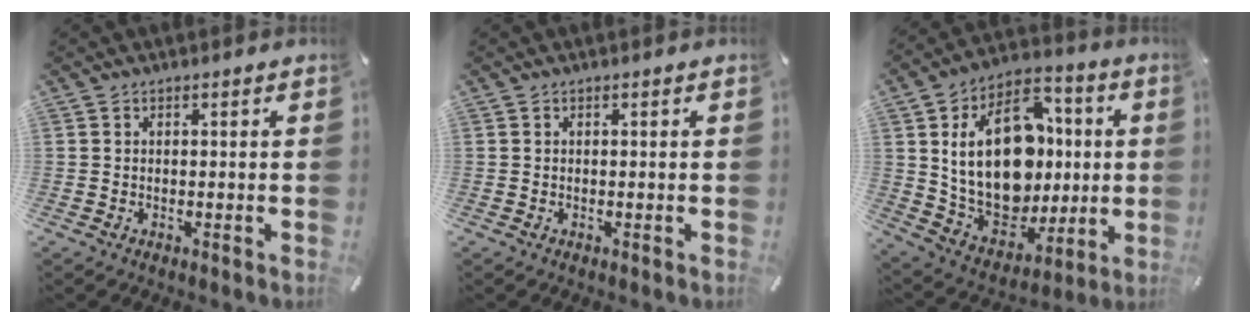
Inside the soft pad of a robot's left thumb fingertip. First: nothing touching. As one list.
[{"total": 0.0}, {"total": 23.9, "force": [2.8, 17.4, 16.2], "torque": [-0.302, -0.011, 0.060]}]